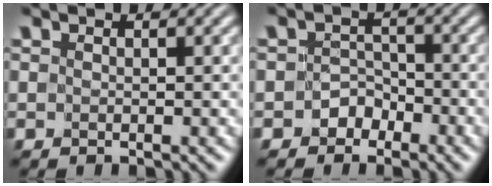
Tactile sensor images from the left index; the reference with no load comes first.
{"total": 2.2, "force": [-1.5, 1.5, -0.1], "torque": [0.031, 0.018, -0.034]}